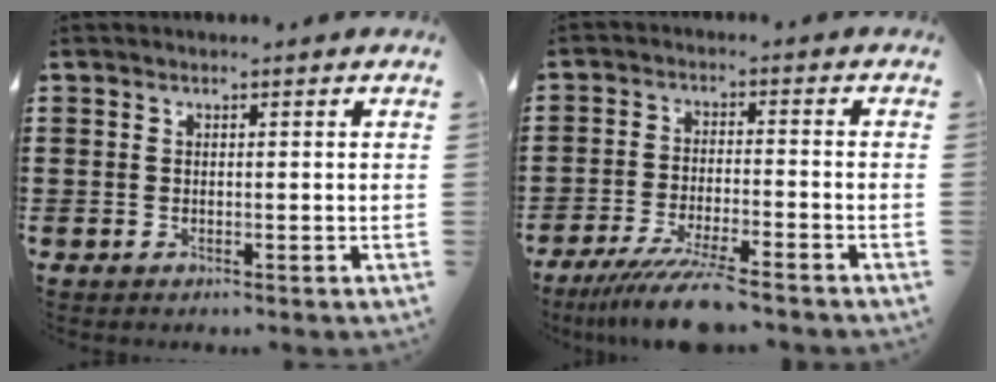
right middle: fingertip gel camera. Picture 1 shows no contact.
{"total": 7.5, "force": [-6.3, 0.2, 4.1], "torque": [-0.085, -0.015, -0.118]}